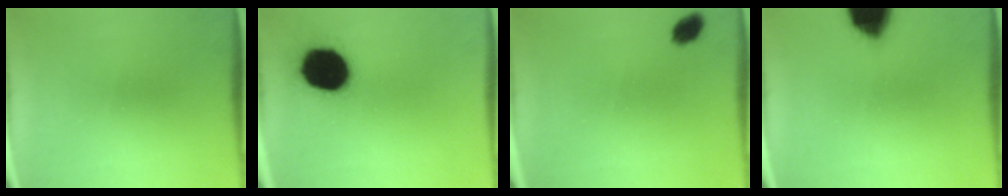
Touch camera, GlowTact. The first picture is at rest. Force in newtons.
{"total": 17.4}
{"total": 2.8}
{"total": 17.6}